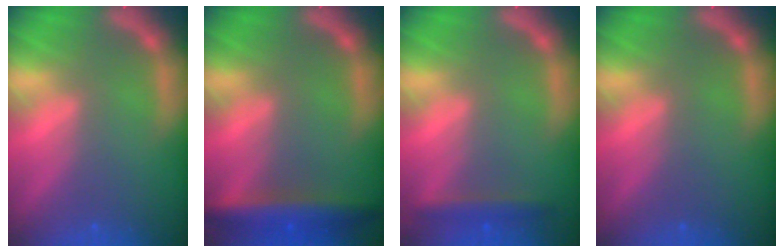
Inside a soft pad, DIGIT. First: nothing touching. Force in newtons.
{"total": 5.5}
{"total": 2.4}
{"total": 0.0}